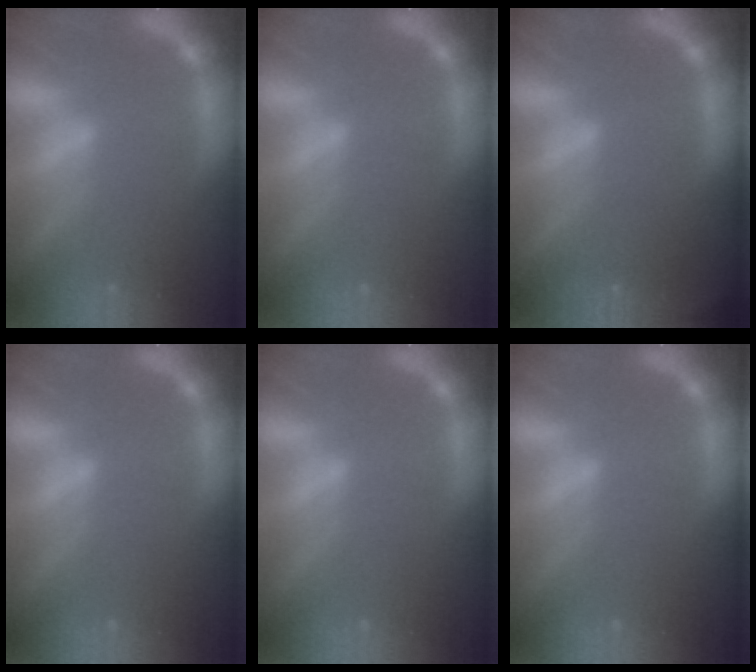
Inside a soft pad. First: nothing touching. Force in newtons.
{"total": 0.0}
{"total": 1.4}
{"total": 0.0}
{"total": 0.0}
{"total": 0.0}